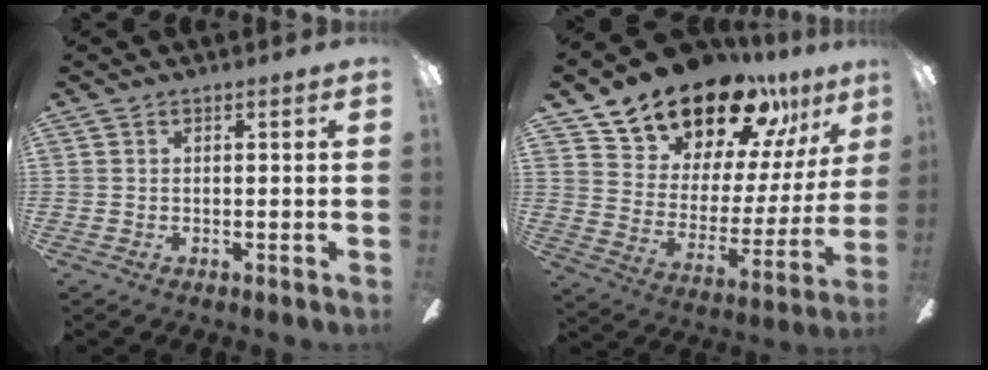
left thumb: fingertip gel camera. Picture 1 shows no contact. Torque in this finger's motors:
{"motor_torque": [0.59, 0.59, 1.50, -1.27, 0.11]}